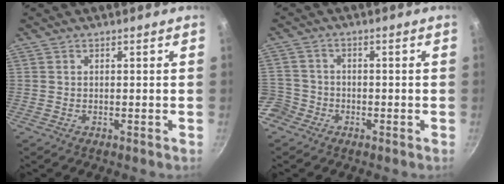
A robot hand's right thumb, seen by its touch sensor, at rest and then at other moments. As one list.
[{"total": 8.8, "force": [-4.0, 7.3, 3.0], "torque": [-0.072, 0.042, -0.079]}]